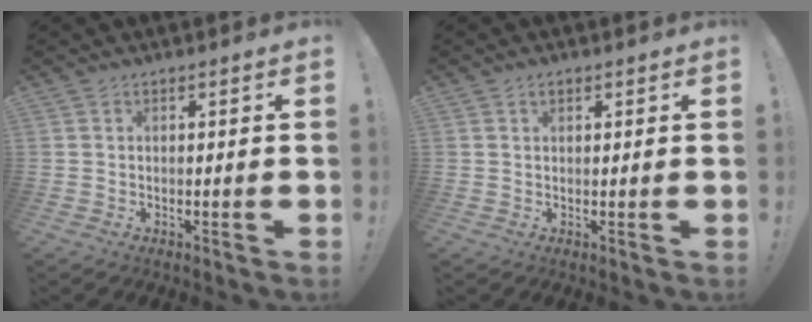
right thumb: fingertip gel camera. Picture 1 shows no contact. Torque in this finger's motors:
{"motor_torque": [-0.29, 0.17, -0.03, 0.14, 0.00]}